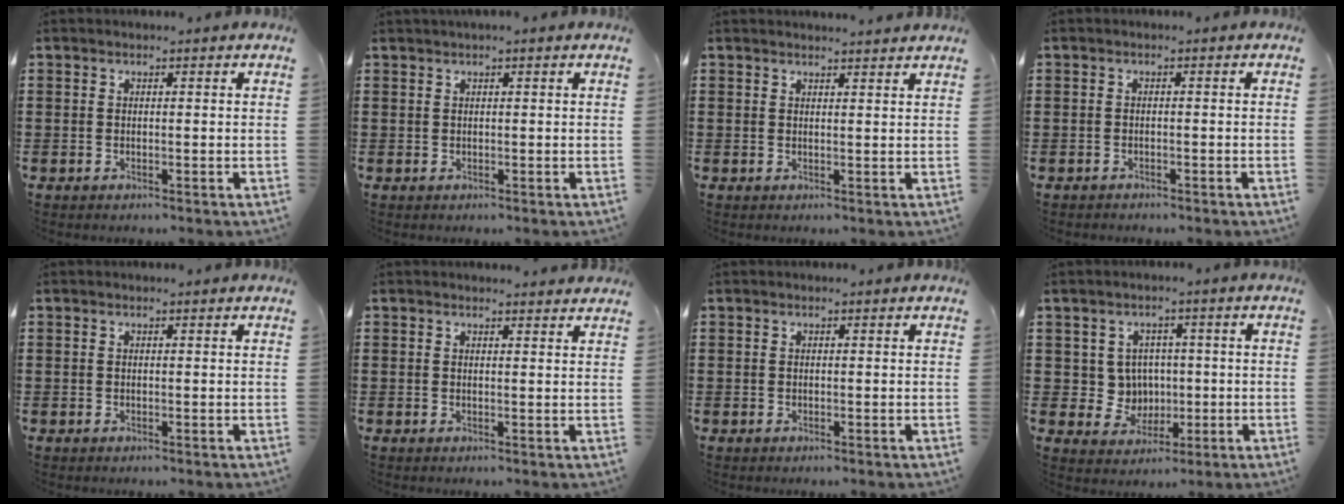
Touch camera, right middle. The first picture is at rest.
{"total": 0.6, "force": [0.5, 0.2, 0.2], "torque": [-0.005, 0.000, 0.009]}
{"total": 1.6, "force": [1.6, -0.3, -0.1], "torque": [-0.002, -0.002, 0.031]}
{"total": 0.7, "force": [-0.6, 0.3, -0.2], "torque": [0.002, 0.001, -0.014]}
{"total": 0.0}
{"total": 1.2, "force": [1.2, 0.0, 0.0], "torque": [0.005, -0.006, 0.022]}
{"total": 0.0}
{"total": 5.0, "force": [0.3, 4.9, 0.9], "torque": [-0.033, 0.009, 0.004]}